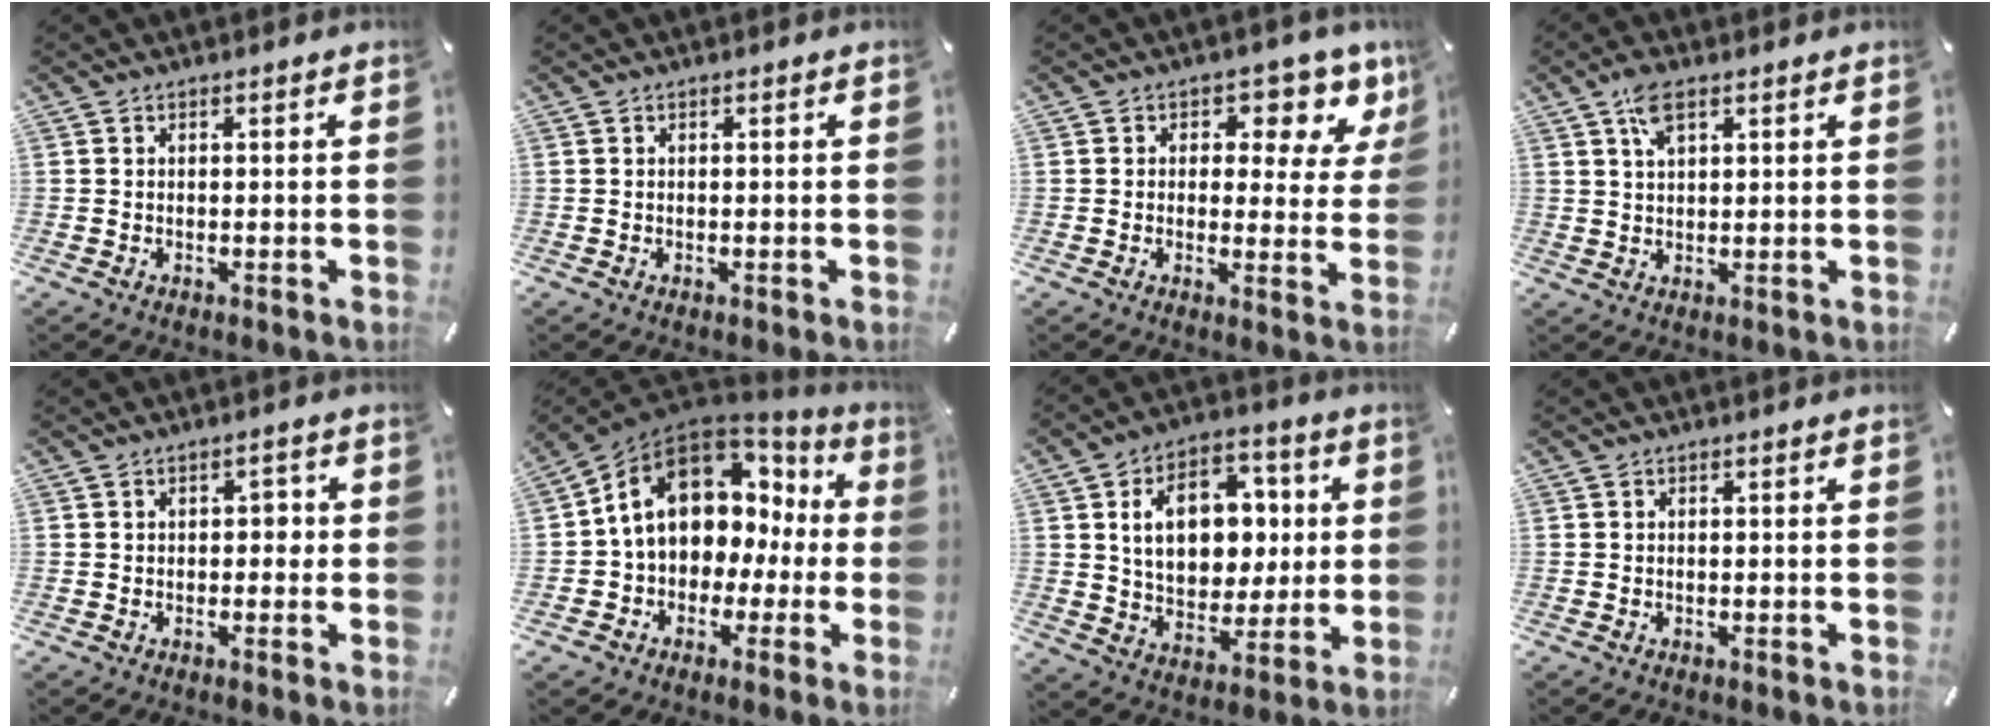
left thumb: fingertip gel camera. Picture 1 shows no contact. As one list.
[{"total": 0.0}, {"total": 7.9, "force": [4.5, 4.8, 4.3], "torque": [-0.041, -0.035, 0.070]}, {"total": 5.3, "force": [2.8, 2.3, 3.8], "torque": [-0.075, 0.000, 0.049]}, {"total": 2.5, "force": [0.1, 1.6, 1.9], "torque": [-0.029, 0.006, -0.005]}, {"total": 13.0, "force": [4.9, 9.7, 7.1], "torque": [-0.141, -0.027, 0.089]}, {"total": 15.1, "force": [3.3, 11.5, 9.3], "torque": [-0.139, 0.005, 0.067]}, {"total": 0.0}]